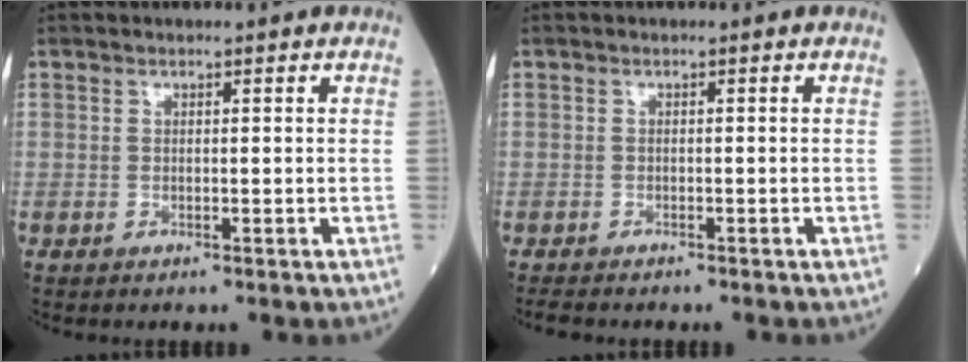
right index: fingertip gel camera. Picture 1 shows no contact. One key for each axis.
{"total": 1.9, "fx": -1.8, "fy": 0.7, "fz": 0.4, "tx": -0.011, "ty": -0.003, "tz": -0.029}